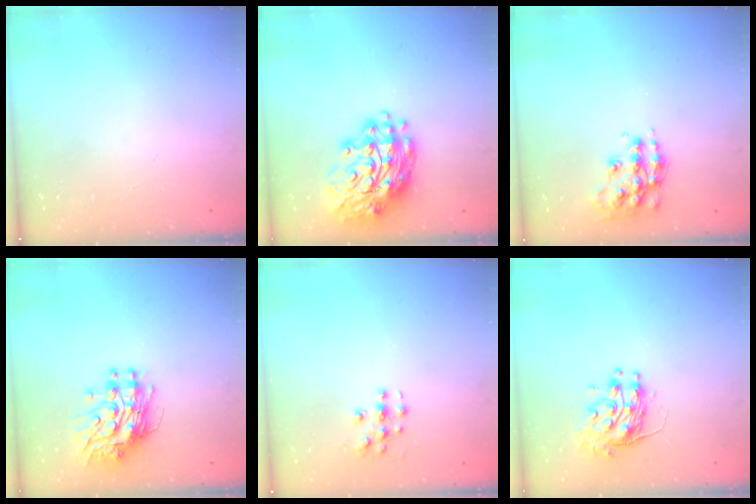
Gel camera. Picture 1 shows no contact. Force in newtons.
{"total": 16.6, "press": 16.5, "slide": 1.7}
{"total": 13.7, "press": 13.7, "slide": 0.9}
{"total": 11.4, "press": 11.3, "slide": 1.0}
{"total": 3.5, "press": 3.4, "slide": 0.2}
{"total": 10.9, "press": 10.8, "slide": 0.8}